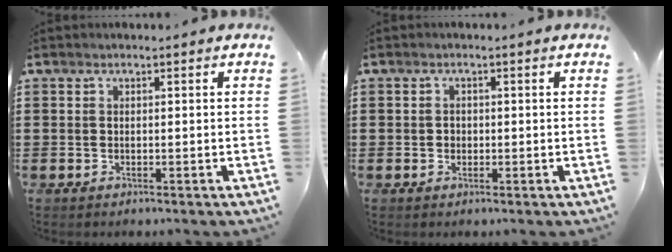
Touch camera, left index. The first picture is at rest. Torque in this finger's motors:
{"motor_torque": [0.20, 0.17, 0.11, 0.00]}